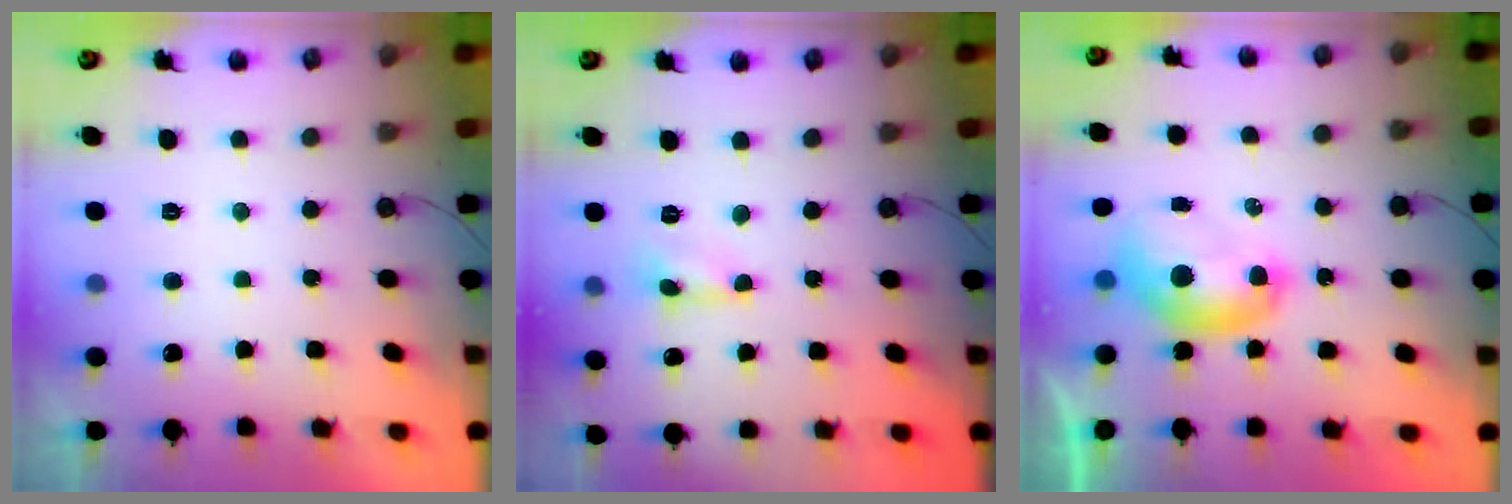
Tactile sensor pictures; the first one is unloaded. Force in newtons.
{"total": 0.0}
{"total": 7.8, "press": 7.8, "slide": 0.7}